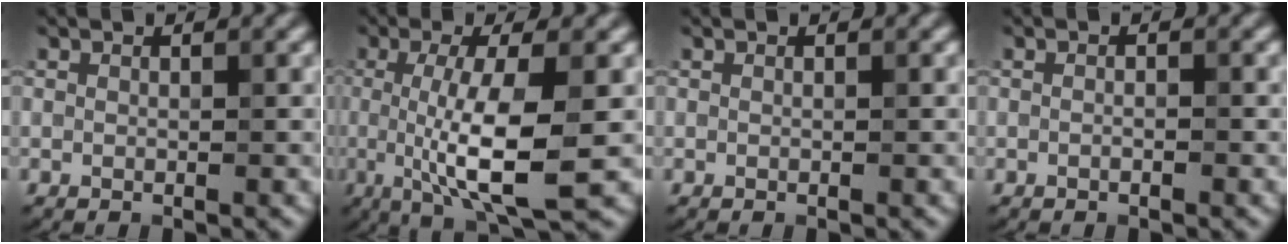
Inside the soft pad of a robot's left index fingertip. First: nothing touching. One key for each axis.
{"total": 7.9, "fx": -0.8, "fy": 2.0, "fz": 7.6, "tx": -0.131, "ty": -0.015, "tz": -0.010}
{"total": 0.0}
{"total": 0.6, "fx": -0.2, "fy": 0.2, "fz": 0.5, "tx": -0.009, "ty": -0.005, "tz": -0.006}